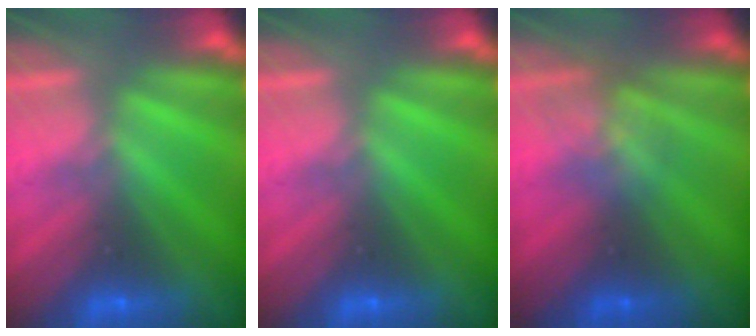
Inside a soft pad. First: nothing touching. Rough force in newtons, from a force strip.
{"total": 0.0}
{"total": 2.6}